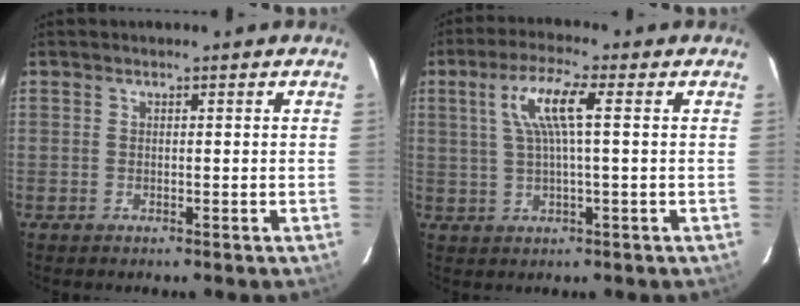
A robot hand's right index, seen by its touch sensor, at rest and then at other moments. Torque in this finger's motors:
{"motor_torque": [0.16, 0.03, 0.25, 0.11]}